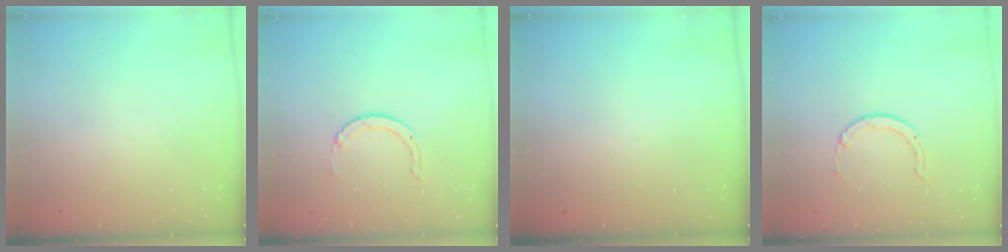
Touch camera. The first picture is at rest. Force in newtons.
{"total": 2.0, "press": 2.0, "slide": 0.2}
{"total": 0.0}
{"total": 2.0, "press": 2.0, "slide": 0.2}